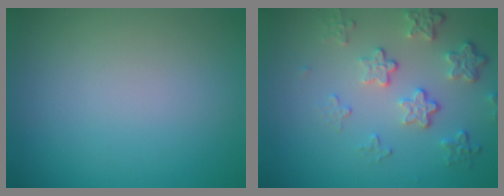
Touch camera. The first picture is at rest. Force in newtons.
{"total": 4.1, "press": 3.1, "slide": 2.7}